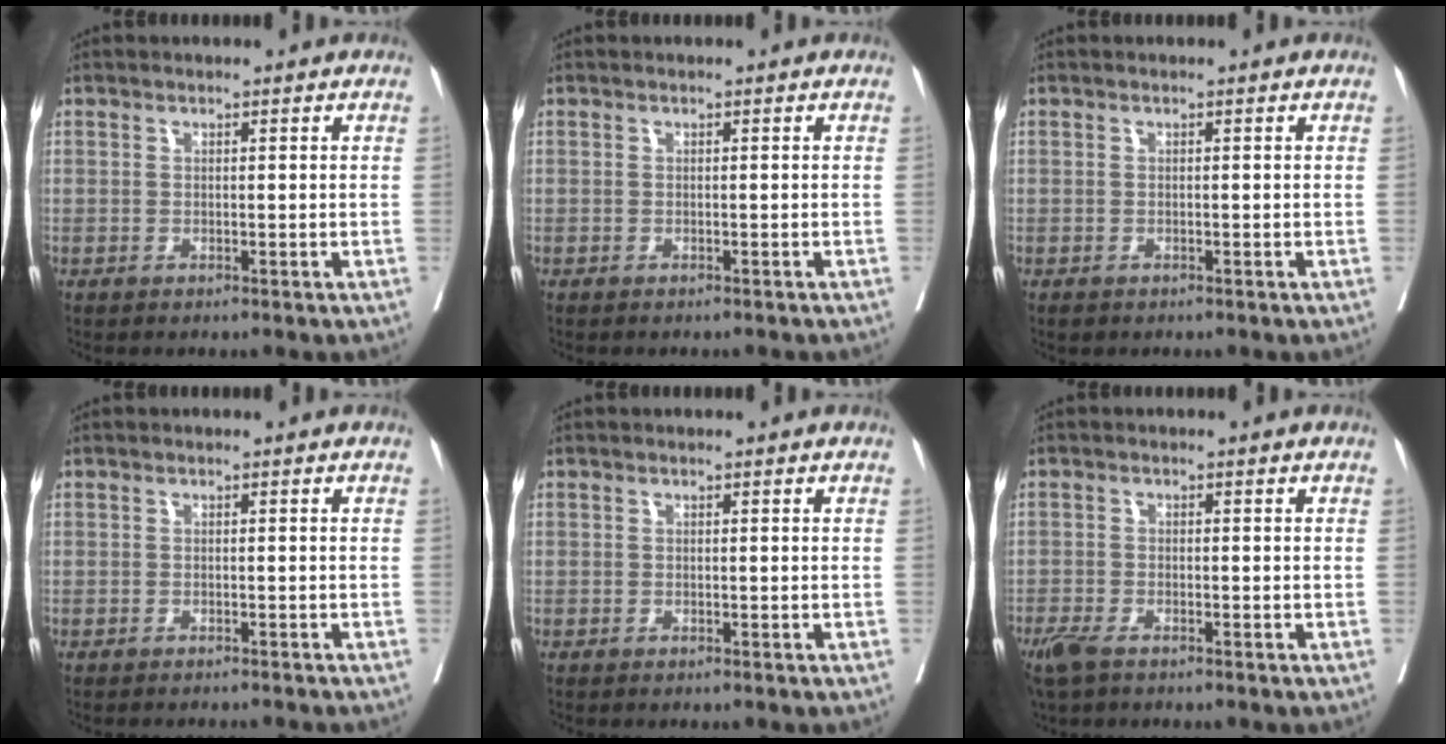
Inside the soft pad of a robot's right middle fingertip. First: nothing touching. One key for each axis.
{"total": 1.7, "fx": -1.6, "fy": 0.2, "fz": 0.6, "tx": -0.009, "ty": 0.000, "tz": -0.020}
{"total": 0.7, "fx": -0.5, "fy": 0.4, "fz": 0.2, "tx": -0.007, "ty": 0.000, "tz": -0.005}
{"total": 5.1, "fx": -4.9, "fy": 0.1, "fz": 1.5, "tx": -0.014, "ty": -0.012, "tz": -0.057}
{"total": 0.0}
{"total": 4.4, "fx": -3.1, "fy": 1.5, "fz": 2.6, "tx": -0.057, "ty": -0.011, "tz": -0.057}